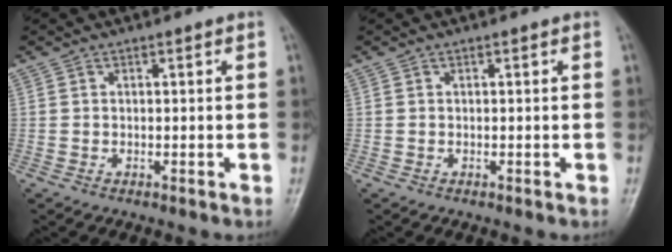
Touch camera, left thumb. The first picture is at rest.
{"total": 0.0}